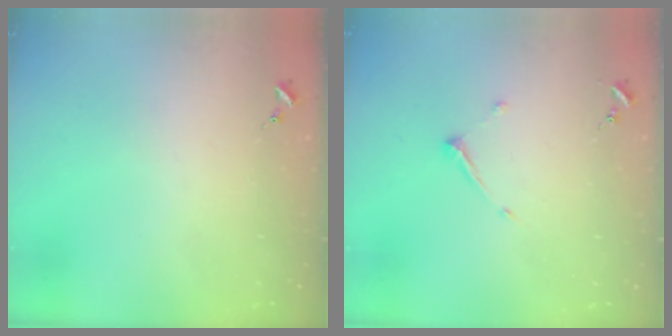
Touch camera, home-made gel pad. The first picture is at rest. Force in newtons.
{"total": 6.7, "press": 6.7, "slide": 0.3}